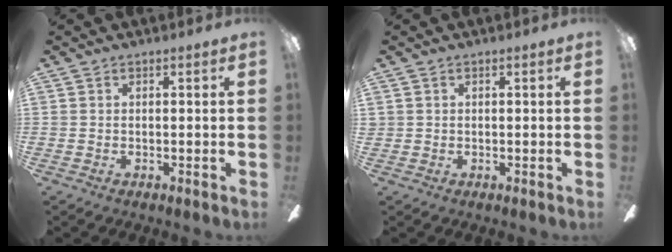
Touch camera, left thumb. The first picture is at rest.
{"total": 0.5, "force": [0.1, 0.5, 0.0], "torque": [0.001, 0.003, 0.002]}